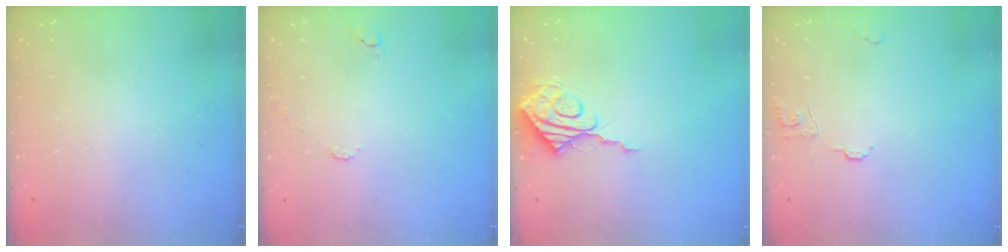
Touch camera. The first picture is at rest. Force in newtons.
{"total": 6.1, "press": 6.1, "slide": 0.5}
{"total": 9.7, "press": 9.6, "slide": 0.8}
{"total": 6.4, "press": 6.3, "slide": 0.6}